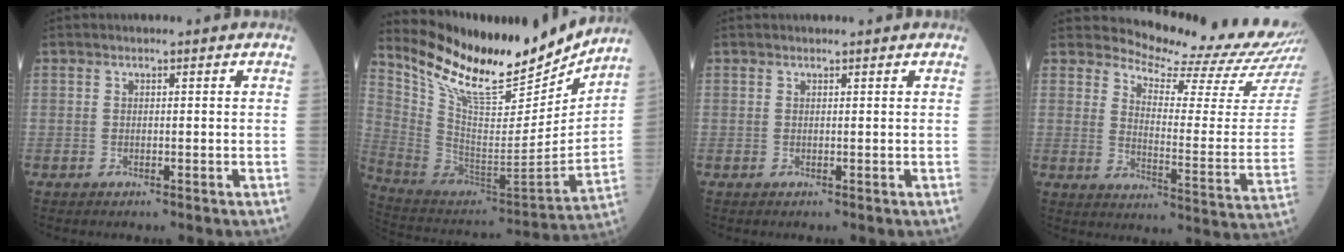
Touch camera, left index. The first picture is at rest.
{"total": 21.8, "force": [18.8, 4.9, 10.0], "torque": [-0.184, -0.034, 0.316]}
{"total": 1.2, "force": [1.1, 0.0, 0.2], "torque": [-0.009, 0.008, 0.017]}
{"total": 15.6, "force": [15.3, -1.5, 2.7], "torque": [-0.052, -0.118, 0.191]}